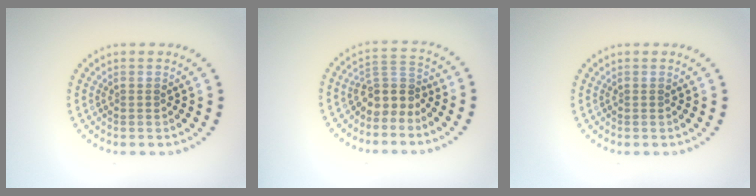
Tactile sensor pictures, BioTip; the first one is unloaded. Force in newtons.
{"total": 3.0, "press": 2.2, "slide": 2.0}
{"total": 0.0}